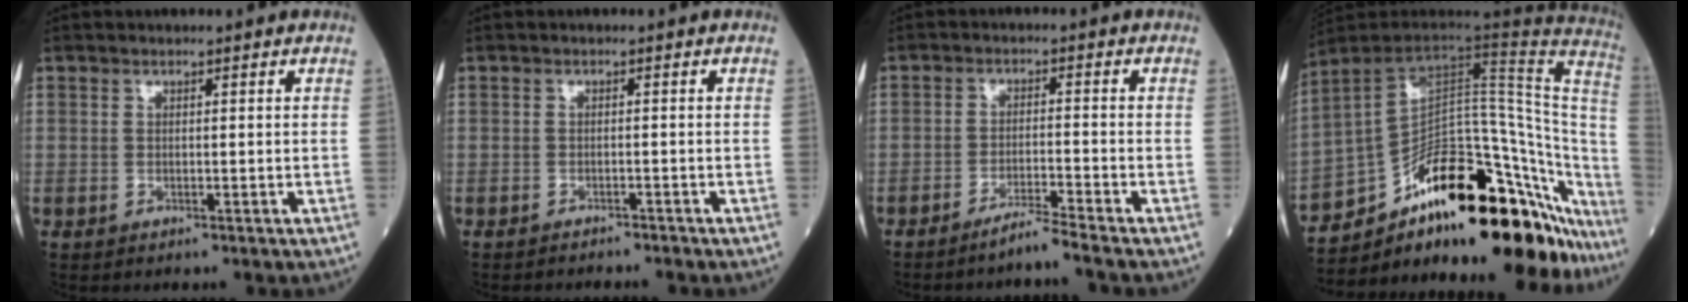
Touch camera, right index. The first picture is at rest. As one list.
[{"total": 2.5, "force": [-2.5, 0.1, 0.2], "torque": [0.005, -0.004, -0.033]}, {"total": 3.9, "force": [-3.3, -1.2, 1.6], "torque": [-0.031, -0.014, -0.067]}, {"total": 34.4, "force": [-23.6, 10.8, 22.5], "torque": [-0.231, 0.012, -0.329]}]